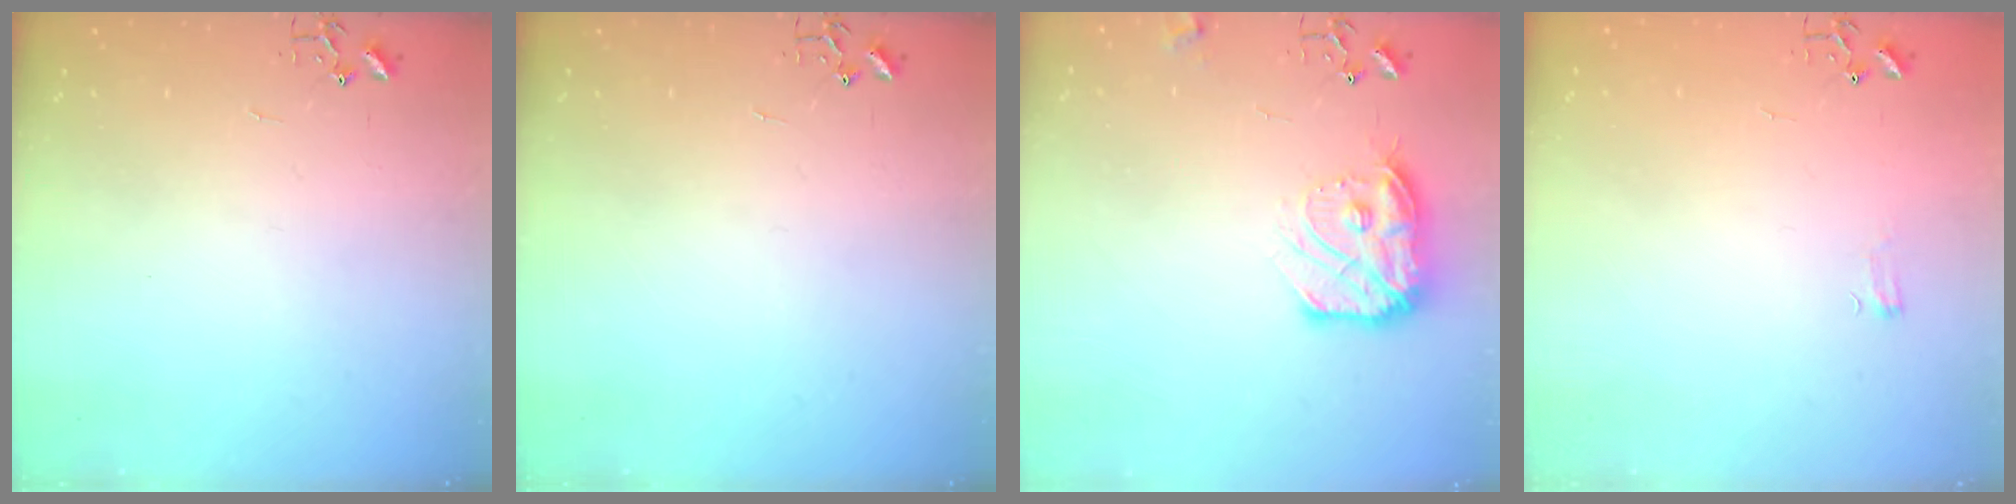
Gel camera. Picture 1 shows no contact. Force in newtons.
{"total": 0.0}
{"total": 13.9, "press": 13.9, "slide": 0.8}
{"total": 3.9, "press": 3.8, "slide": 0.5}